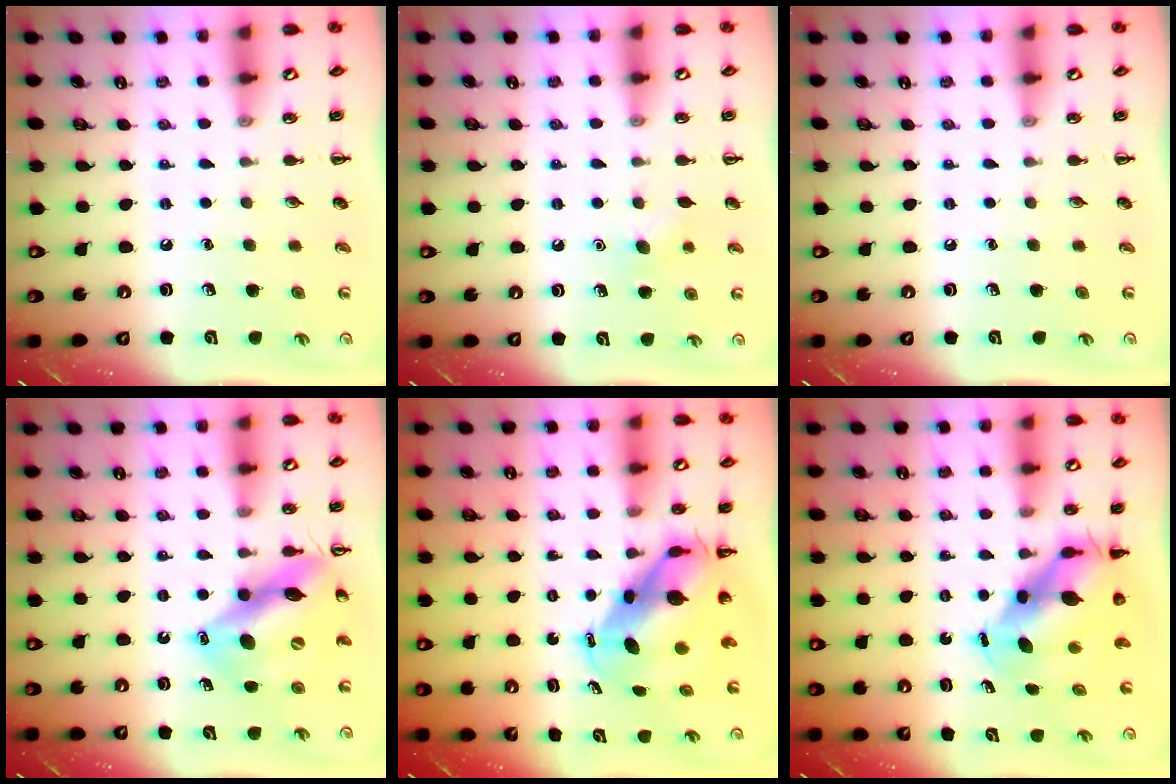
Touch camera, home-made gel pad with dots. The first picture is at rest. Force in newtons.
{"total": 4.7, "press": 4.5, "slide": 1.2}
{"total": 0.0}
{"total": 14.9, "press": 14.3, "slide": 4.2}
{"total": 8.7, "press": 8.3, "slide": 2.5}
{"total": 8.4, "press": 8.2, "slide": 1.9}